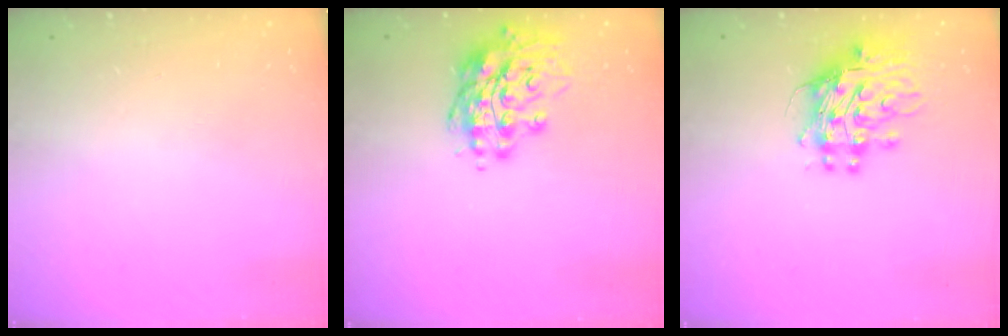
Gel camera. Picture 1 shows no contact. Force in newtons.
{"total": 16.0, "press": 15.8, "slide": 2.7}
{"total": 12.0, "press": 11.9, "slide": 1.1}